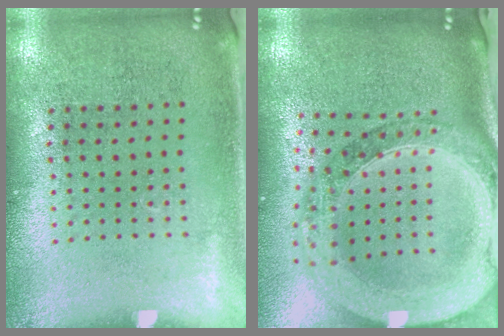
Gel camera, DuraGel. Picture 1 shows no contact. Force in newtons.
{"total": 2.5, "press": 2.2, "slide": 1.2}